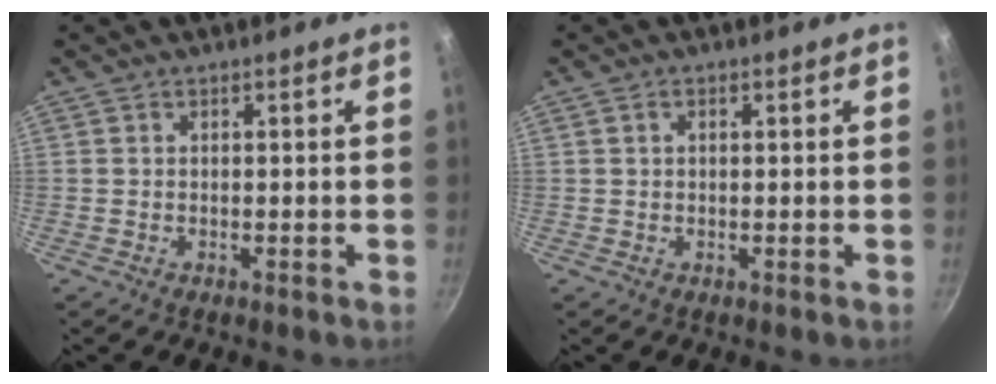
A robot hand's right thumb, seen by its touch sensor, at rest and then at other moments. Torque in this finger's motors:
{"motor_torque": [-0.14, -0.55, -0.37, -0.02, -0.01]}